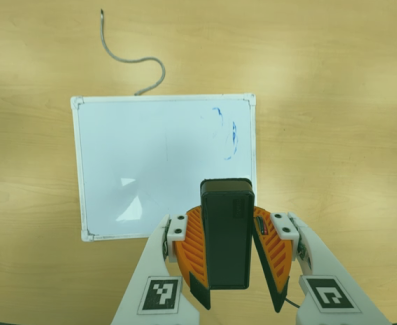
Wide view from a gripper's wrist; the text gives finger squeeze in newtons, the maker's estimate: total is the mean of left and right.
{"total": 8.1, "left": 7.9, "right": 8.3}